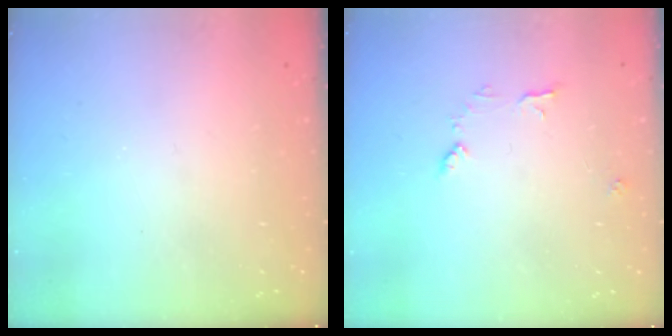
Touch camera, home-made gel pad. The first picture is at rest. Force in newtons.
{"total": 6.8, "press": 6.8, "slide": 0.4}